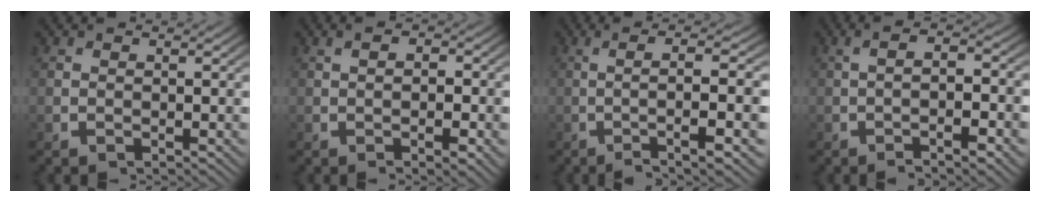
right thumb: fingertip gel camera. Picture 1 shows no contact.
{"total": 2.6, "force": [-0.5, 1.5, 2.1], "torque": [-0.026, 0.001, -0.011]}
{"total": 7.5, "force": [-1.3, 1.7, 7.2], "torque": [-0.119, 0.004, -0.016]}
{"total": 4.6, "force": [-0.7, 1.6, 4.2], "torque": [-0.057, 0.015, -0.019]}